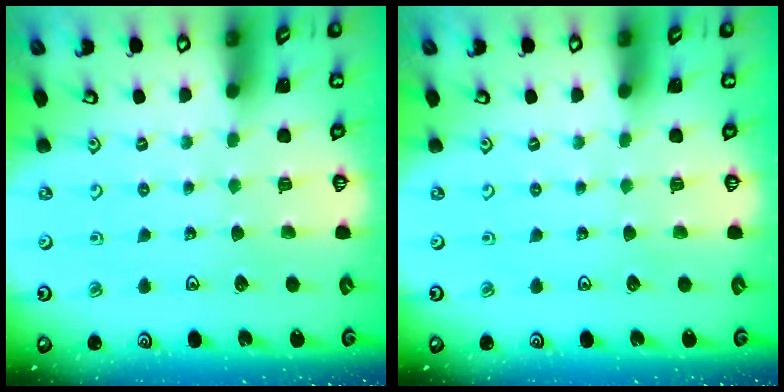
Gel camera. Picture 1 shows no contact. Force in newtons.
{"total": 0.0}